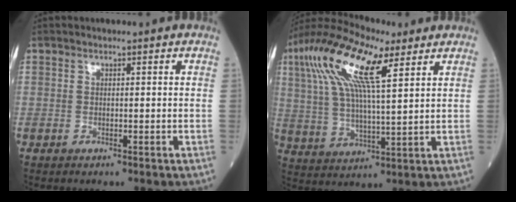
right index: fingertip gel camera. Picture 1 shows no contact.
{"total": 15.6, "force": [7.4, 3.5, 13.3], "torque": [-0.271, 0.026, 0.132]}